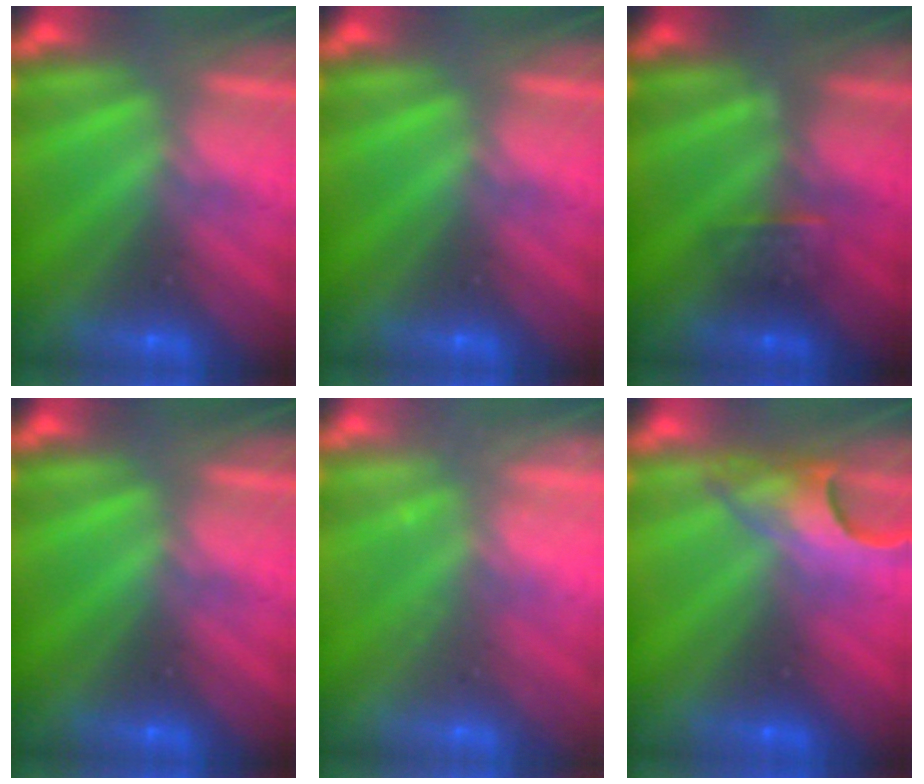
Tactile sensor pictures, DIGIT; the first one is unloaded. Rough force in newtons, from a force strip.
{"total": 0.0}
{"total": 2.5}
{"total": 0.0}
{"total": 2.2}
{"total": 4.8}